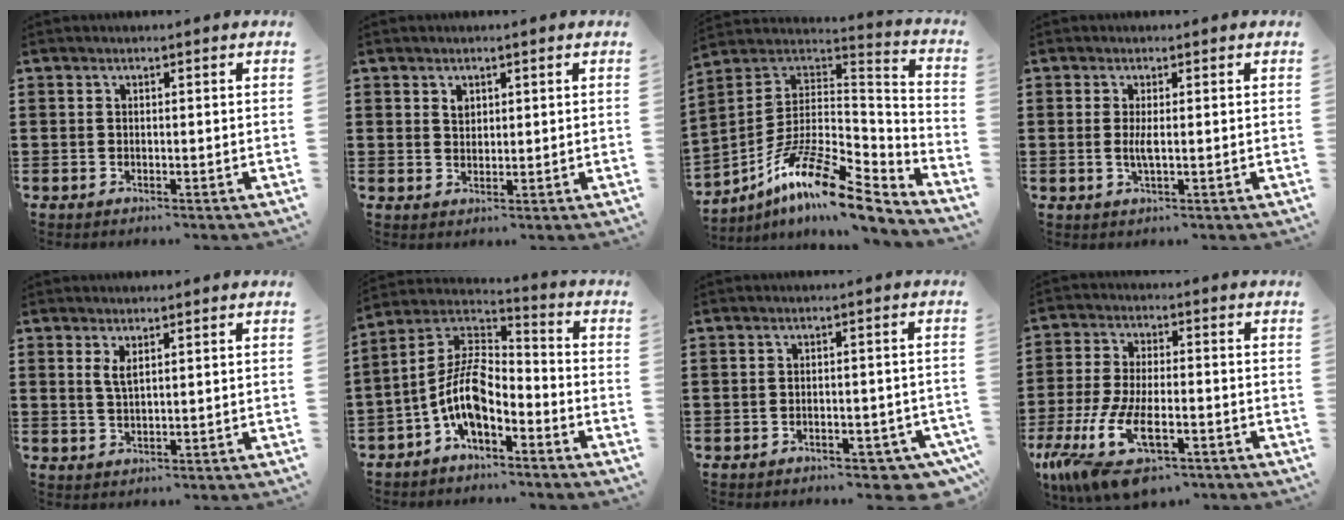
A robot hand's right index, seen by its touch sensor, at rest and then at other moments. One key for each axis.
{"total": 1.5, "fx": 0.9, "fy": 1.1, "fz": 0.7, "tx": -0.016, "ty": 0.004, "tz": 0.017}
{"total": 14.7, "fx": -9.5, "fy": 4.0, "fz": 10.4, "tx": -0.197, "ty": 0.012, "tz": -0.176}
{"total": 2.1, "fx": 0.0, "fy": 0.4, "fz": 2.0, "tx": -0.044, "ty": -0.006, "tz": -0.003}
{"total": 2.1, "fx": 1.1, "fy": 0.6, "fz": 1.7, "tx": -0.036, "ty": 0.003, "tz": 0.019}
{"total": 8.8, "fx": -3.8, "fy": 3.7, "fz": 7.1, "tx": -0.183, "ty": -0.026, "tz": -0.088}
{"total": 3.2, "fx": -2.9, "fy": 0.7, "fz": 1.2, "tx": -0.023, "ty": 0.002, "tz": -0.057}
{"total": 12.1, "fx": -6.9, "fy": 4.4, "fz": 8.9, "tx": -0.205, "ty": 0.000, "tz": -0.131}